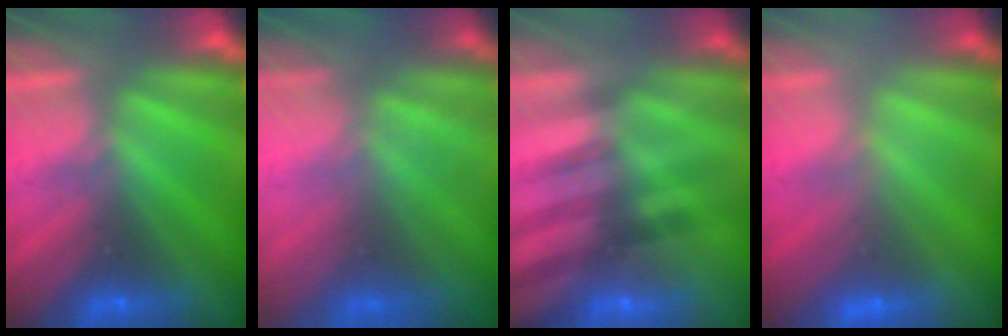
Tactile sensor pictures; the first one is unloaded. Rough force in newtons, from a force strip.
{"total": 7.8}
{"total": 2.4}
{"total": 2.8}